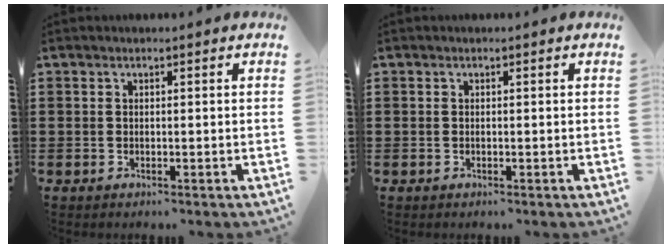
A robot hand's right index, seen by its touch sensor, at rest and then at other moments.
{"total": 0.0}